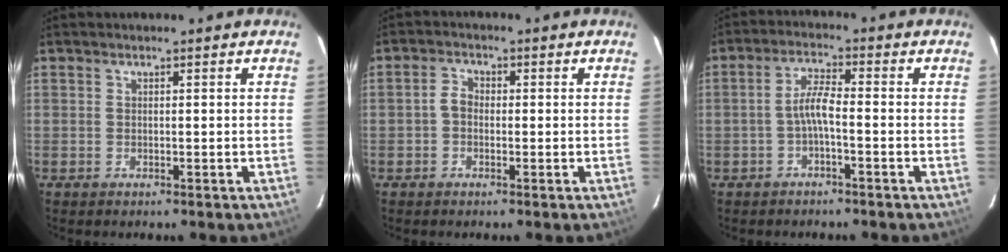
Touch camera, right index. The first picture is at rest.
{"total": 2.3, "force": [-0.6, 1.8, 1.3], "torque": [-0.027, 0.009, -0.014]}
{"total": 3.8, "force": [-1.5, 0.5, 3.4], "torque": [-0.073, 0.010, -0.031]}